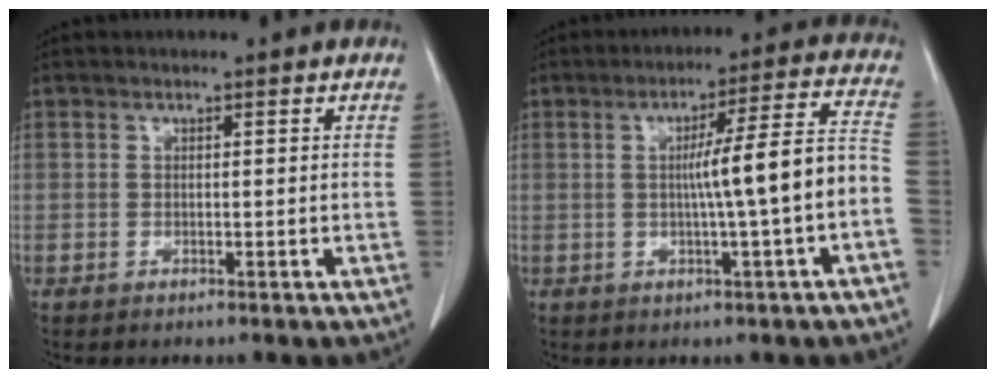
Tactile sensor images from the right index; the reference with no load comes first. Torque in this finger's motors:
{"motor_torque": [1.30, -0.47, 0.65, 0.15]}